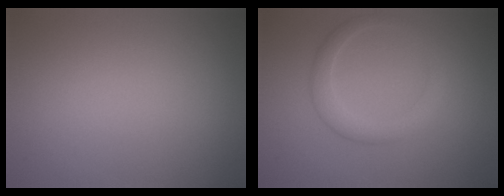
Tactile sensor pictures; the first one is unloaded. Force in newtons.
{"total": 2.6, "press": 2.5, "slide": 0.2}